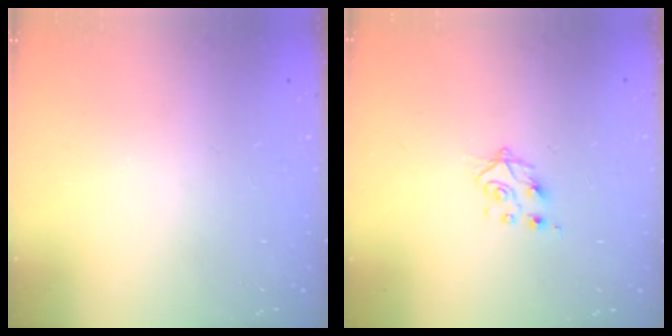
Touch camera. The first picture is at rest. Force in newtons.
{"total": 7.6, "press": 7.5, "slide": 0.7}